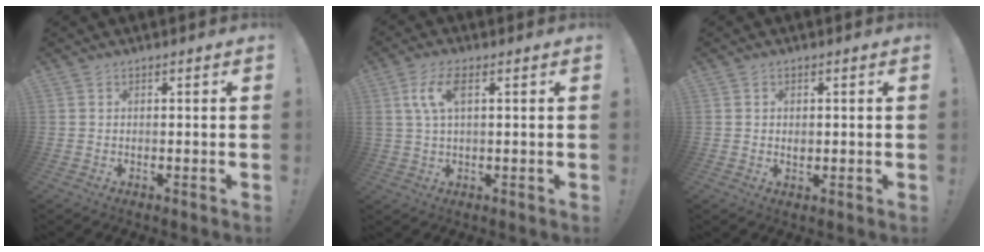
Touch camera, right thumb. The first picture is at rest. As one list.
[{"total": 7.2, "force": [2.3, 3.1, 6.1], "torque": [-0.117, 0.002, 0.039]}, {"total": 1.3, "force": [0.1, 1.2, 0.6], "torque": [-0.002, 0.000, -0.001]}]